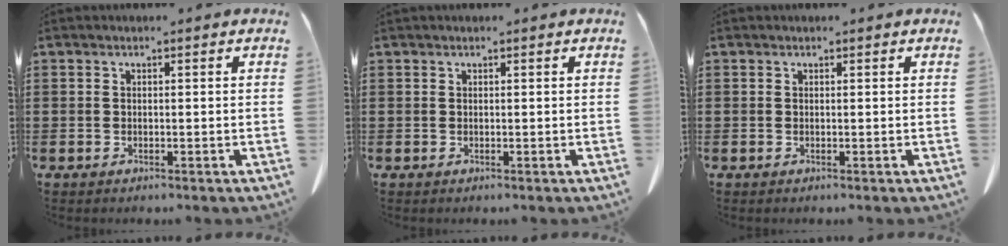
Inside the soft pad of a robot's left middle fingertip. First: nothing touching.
{"total": 0.0}
{"total": 0.0}